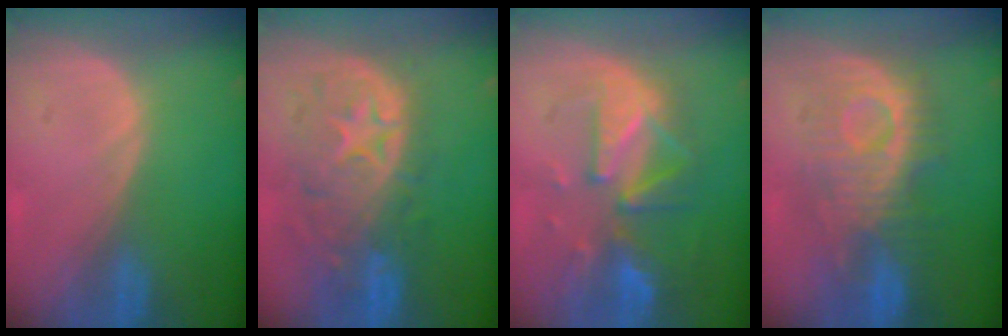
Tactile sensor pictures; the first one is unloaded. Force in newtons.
{"total": 11.1, "press": 9.8, "slide": 5.2}
{"total": 10.0, "press": 8.9, "slide": 4.6}
{"total": 9.5, "press": 9.4, "slide": 1.1}